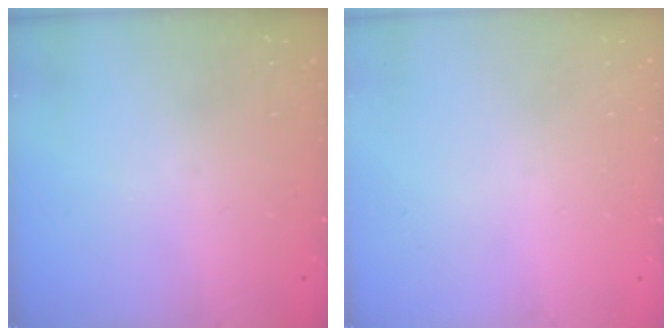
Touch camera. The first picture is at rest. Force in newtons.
{"total": 0.0}